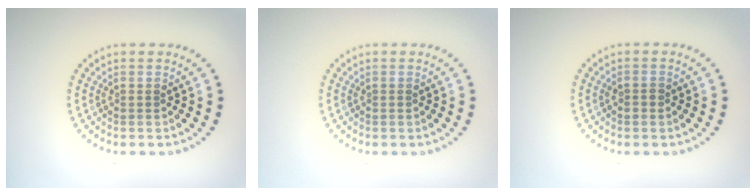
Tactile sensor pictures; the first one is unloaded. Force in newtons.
{"total": 0.0}
{"total": 0.9, "press": 0.9, "slide": 0.1}